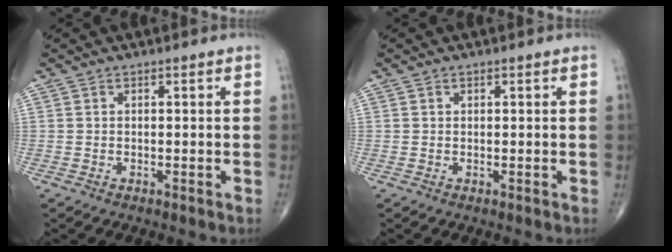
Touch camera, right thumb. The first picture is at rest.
{"total": 0.0}